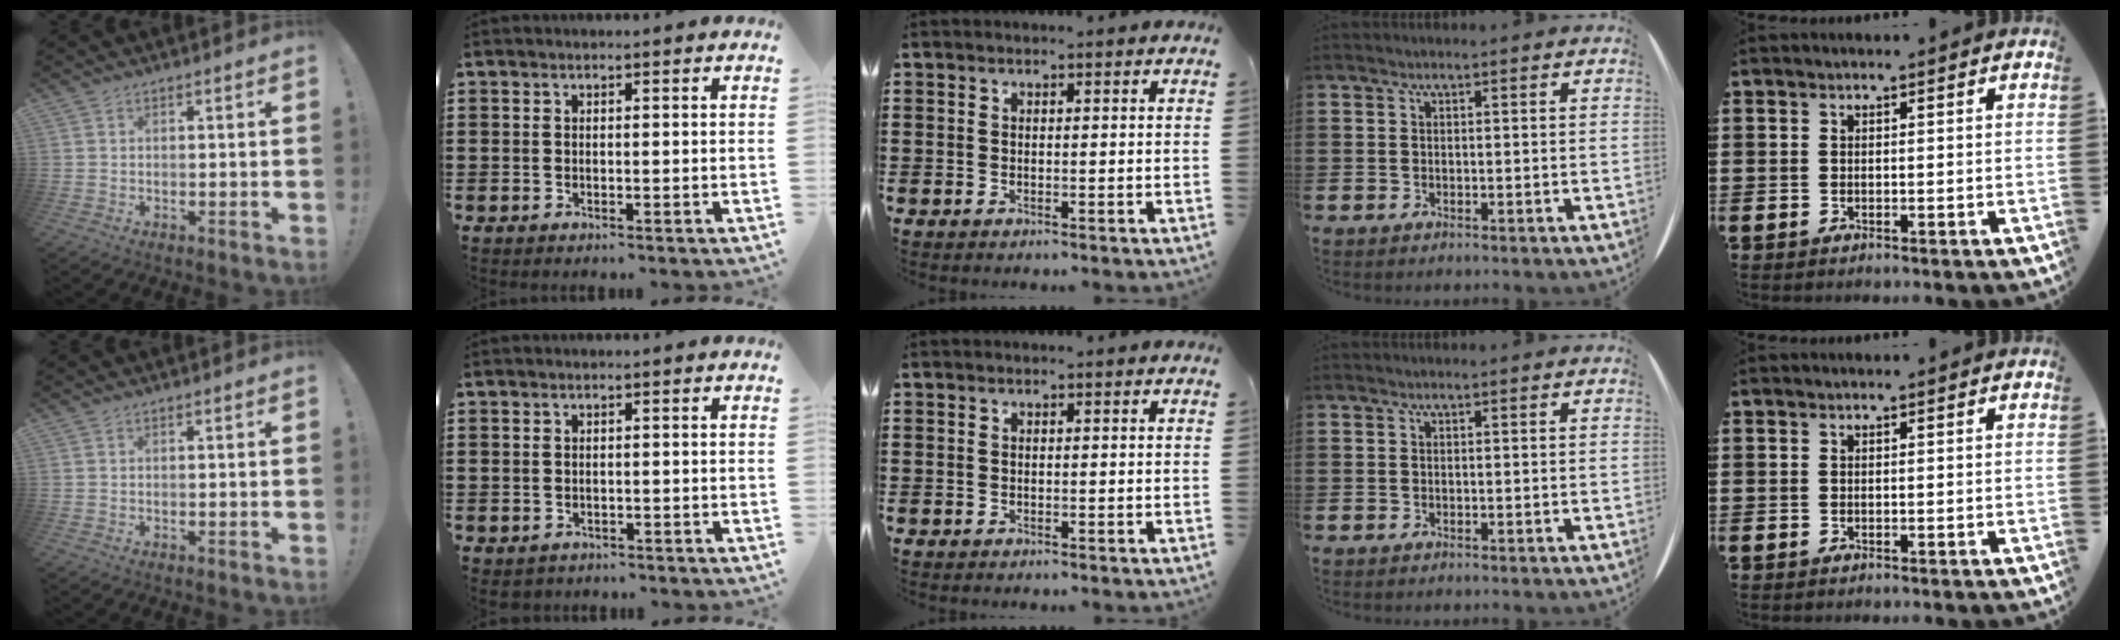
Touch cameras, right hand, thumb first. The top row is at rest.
{"index": {"total": 0.7, "force": [-0.5, 0.5, 0.0], "torque": [-0.004, 0.003, -0.011]}}